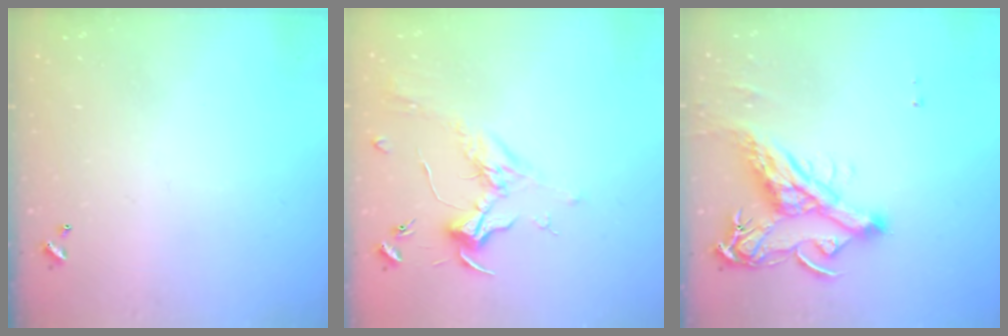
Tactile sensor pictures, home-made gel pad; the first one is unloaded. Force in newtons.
{"total": 1.7, "press": 1.5, "slide": 0.7}
{"total": 11.1, "press": 10.9, "slide": 1.8}